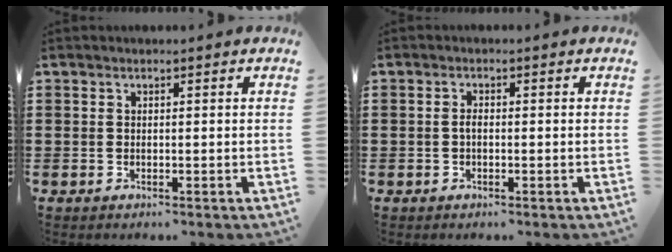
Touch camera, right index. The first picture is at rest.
{"total": 1.1, "force": [-0.3, 0.4, 1.0], "torque": [-0.020, -0.002, -0.005]}